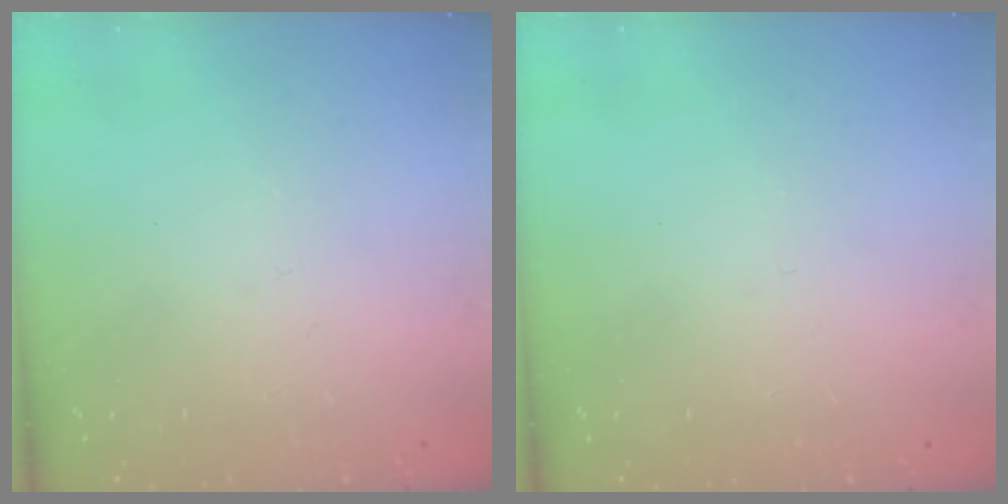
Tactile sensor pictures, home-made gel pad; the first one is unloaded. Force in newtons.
{"total": 0.0}